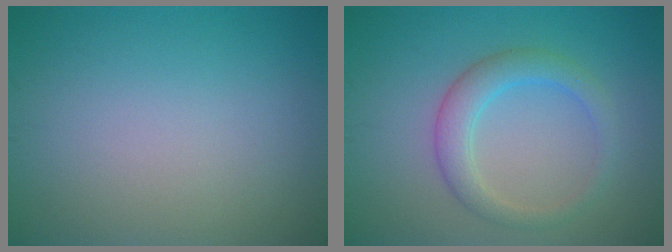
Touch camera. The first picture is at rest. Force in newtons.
{"total": 3.3, "press": 3.3, "slide": 0.1}